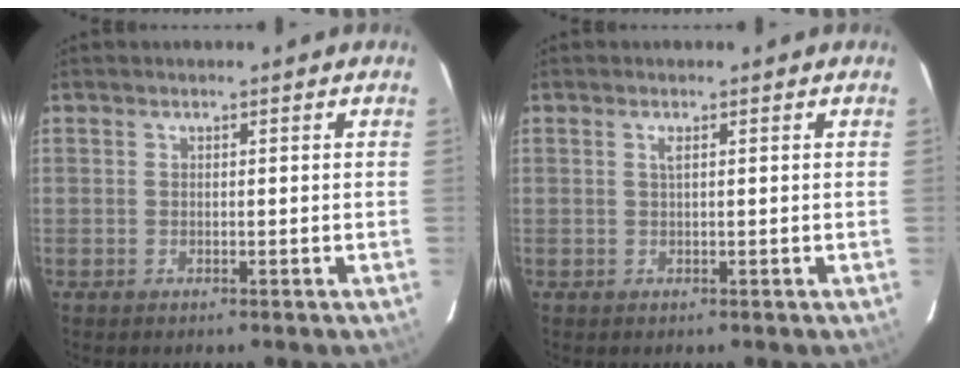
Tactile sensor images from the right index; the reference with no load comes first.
{"total": 0.8, "force": [0.4, -0.1, 0.6], "torque": [-0.011, 0.003, 0.007]}